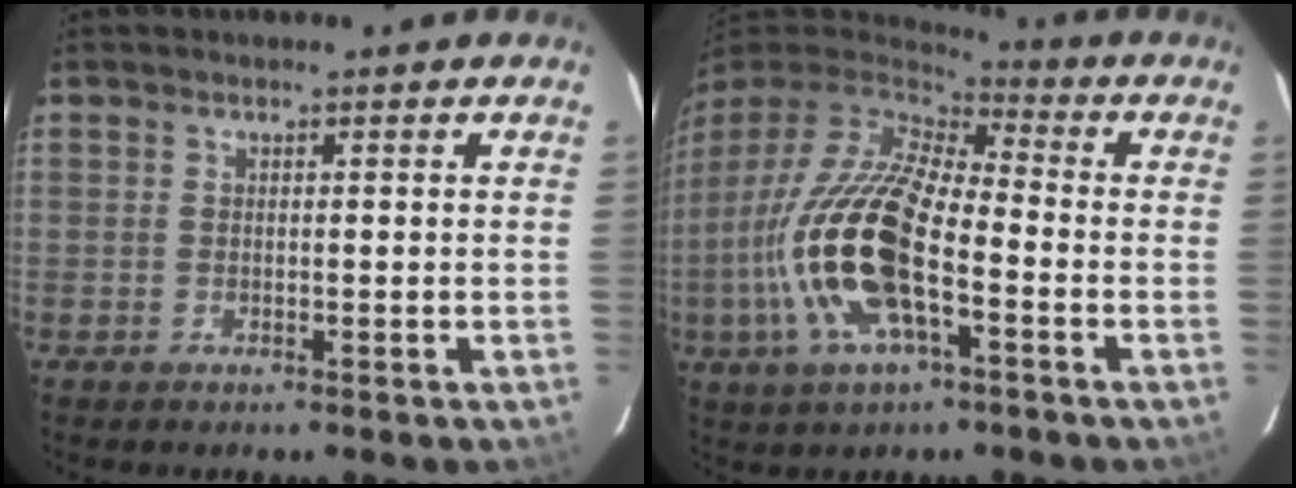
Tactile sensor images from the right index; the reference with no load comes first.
{"total": 21.8, "force": [-6.4, 8.4, 19.1], "torque": [-0.392, -0.028, -0.130]}